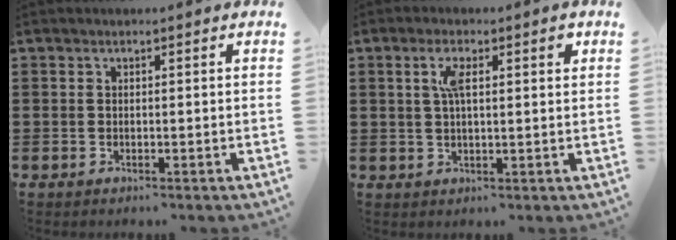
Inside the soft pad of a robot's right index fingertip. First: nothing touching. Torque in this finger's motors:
{"motor_torque": [0.12, 0.04, 0.33, 0.04]}